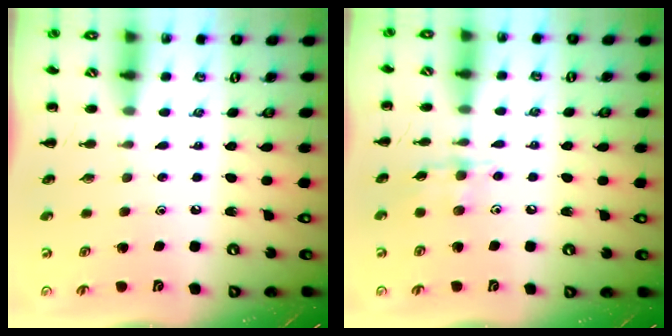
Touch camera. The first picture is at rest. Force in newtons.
{"total": 7.4, "press": 7.3, "slide": 0.6}